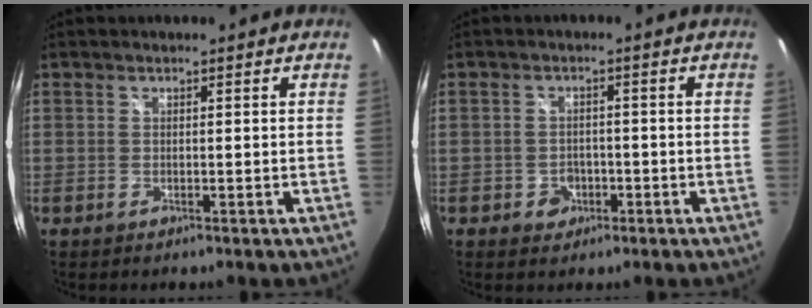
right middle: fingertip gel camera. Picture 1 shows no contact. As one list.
[{"total": 3.2, "force": [-1.4, 2.8, 0.7], "torque": [-0.019, 0.006, -0.018]}]